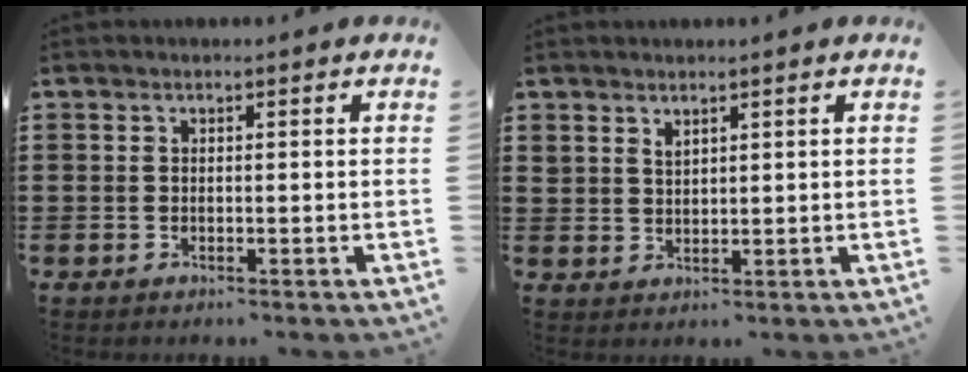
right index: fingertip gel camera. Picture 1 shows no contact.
{"total": 1.8, "force": [1.6, 0.8, 0.2], "torque": [-0.006, 0.003, 0.031]}